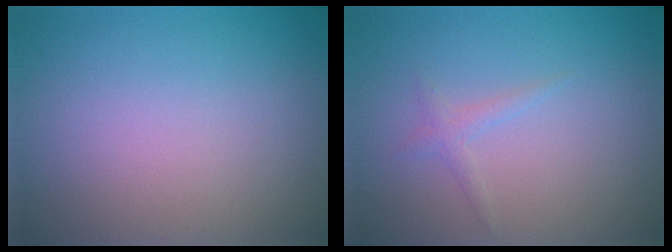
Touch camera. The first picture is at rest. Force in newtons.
{"total": 1.0, "press": 1.0, "slide": 0.1}